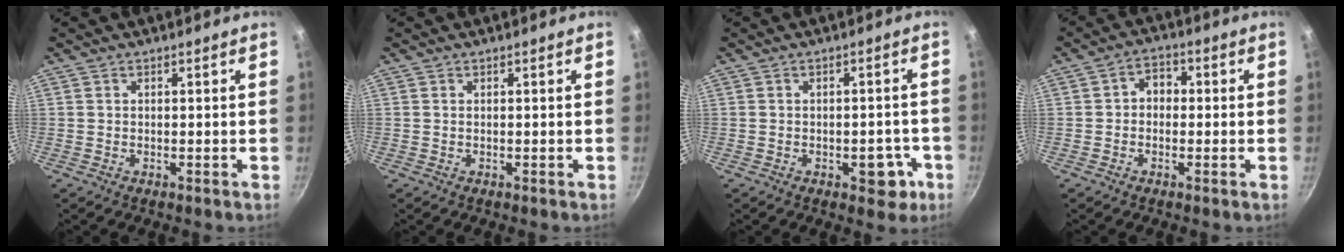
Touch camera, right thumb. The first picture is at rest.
{"total": 0.0}
{"total": 5.6, "force": [-2.2, 3.2, 3.9], "torque": [-0.024, 0.017, -0.023]}
{"total": 4.2, "force": [-0.1, 3.5, 2.4], "torque": [-0.012, 0.013, -0.012]}